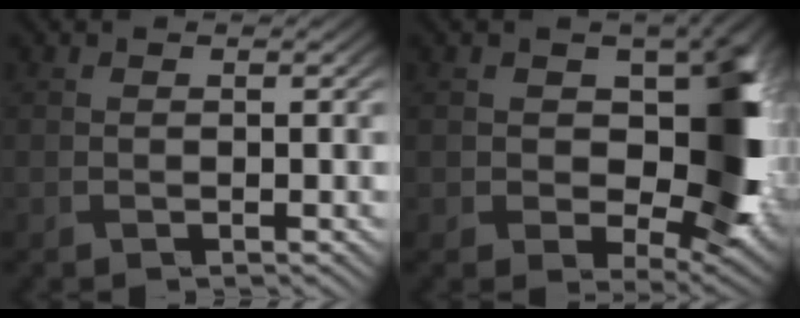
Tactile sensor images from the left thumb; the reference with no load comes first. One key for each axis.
{"total": 11.2, "fx": 0.1, "fy": 7.5, "fz": 8.4, "tx": -0.115, "ty": -0.008, "tz": -0.006}